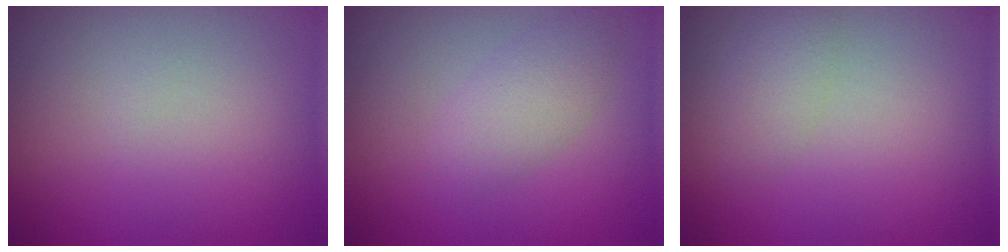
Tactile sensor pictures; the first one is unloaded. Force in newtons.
{"total": 2.5, "press": 2.5, "slide": 0.0}
{"total": 1.7, "press": 1.7, "slide": 0.0}